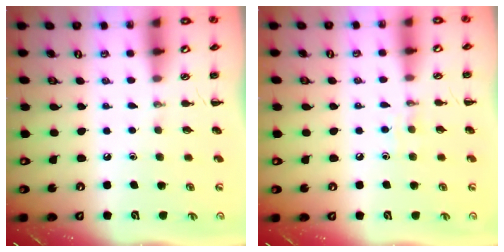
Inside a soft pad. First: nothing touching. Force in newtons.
{"total": 4.3, "press": 4.1, "slide": 1.2}